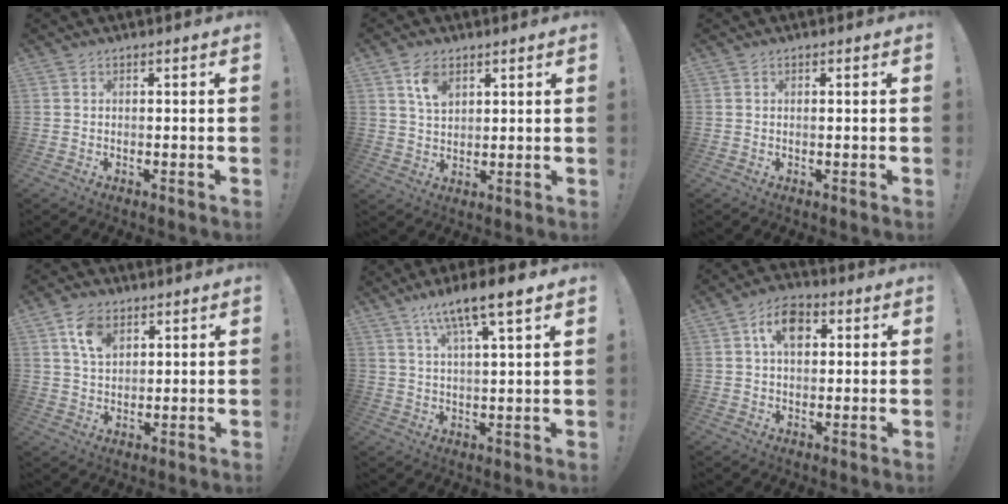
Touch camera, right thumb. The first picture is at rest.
{"total": 7.0, "force": [3.9, 4.5, 3.7], "torque": [-0.058, -0.013, 0.071]}
{"total": 0.6, "force": [0.1, -0.1, 0.5], "torque": [-0.007, -0.002, 0.000]}
{"total": 8.5, "force": [4.6, 5.7, 4.5], "torque": [-0.068, -0.013, 0.086]}
{"total": 9.2, "force": [6.3, 0.6, 6.7], "torque": [-0.115, -0.034, 0.104]}
{"total": 9.2, "force": [2.8, 5.9, 6.5], "torque": [-0.099, 0.009, 0.050]}